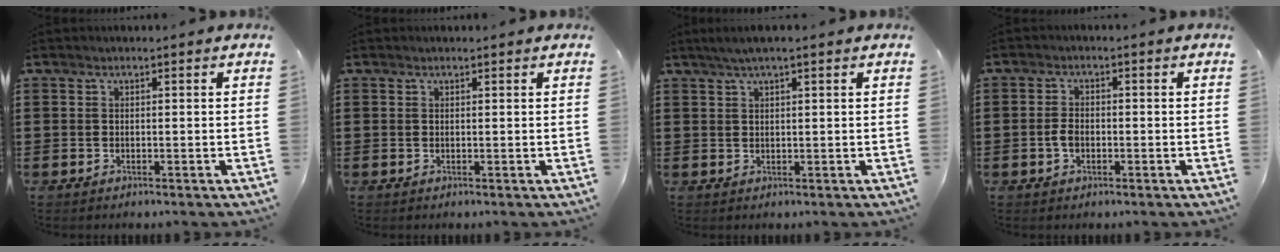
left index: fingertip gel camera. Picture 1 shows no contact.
{"total": 0.0}
{"total": 2.2, "force": [1.4, 0.0, 1.7], "torque": [-0.032, 0.003, 0.024]}
{"total": 2.3, "force": [-0.6, 1.5, 1.7], "torque": [-0.041, 0.000, -0.015]}